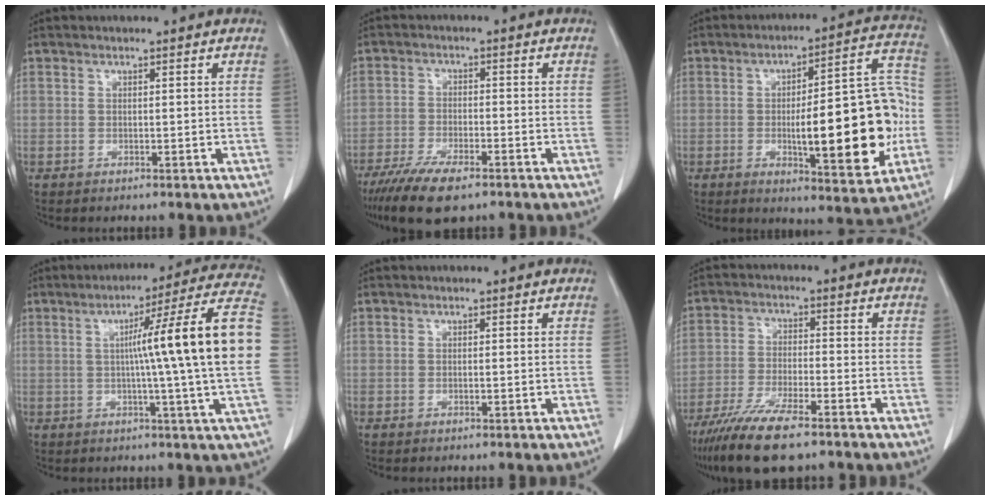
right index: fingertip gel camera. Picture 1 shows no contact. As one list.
[{"total": 8.9, "force": [-6.3, 2.4, 5.7], "torque": [-0.101, -0.016, -0.107]}, {"total": 19.6, "force": [-3.0, 4.9, 18.7], "torque": [-0.247, 0.023, -0.035]}, {"total": 18.3, "force": [1.0, -2.3, 18.2], "torque": [-0.237, 0.014, -0.002]}, {"total": 0.0}, {"total": 11.3, "force": [-8.3, 2.1, 7.4], "torque": [-0.137, -0.027, -0.145]}]